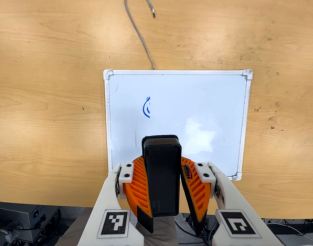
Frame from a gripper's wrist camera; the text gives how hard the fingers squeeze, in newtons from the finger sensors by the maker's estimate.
{"total": 9.9, "left": 9.8, "right": 10.0}